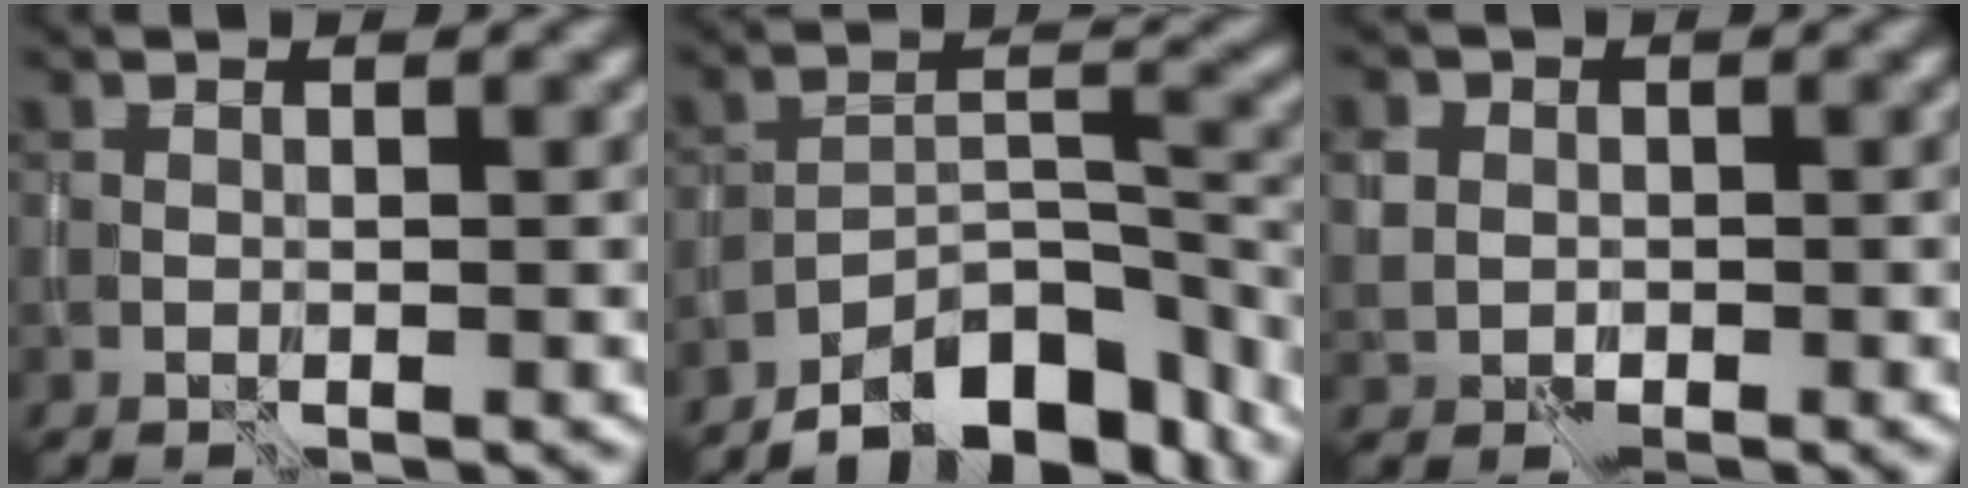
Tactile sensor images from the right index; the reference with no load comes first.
{"total": 9.2, "force": [-7.8, 2.7, 4.2], "torque": [-0.050, 0.003, -0.135]}
{"total": 2.3, "force": [0.3, 2.2, 0.5], "torque": [-0.023, 0.006, 0.005]}